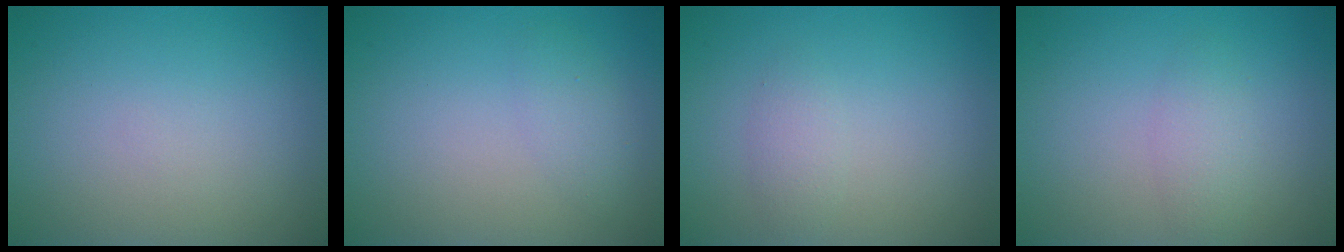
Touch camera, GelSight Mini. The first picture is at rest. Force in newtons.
{"total": 1.5, "press": 1.5, "slide": 0.1}
{"total": 1.3, "press": 1.3, "slide": 0.1}
{"total": 1.8, "press": 1.8, "slide": 0.0}